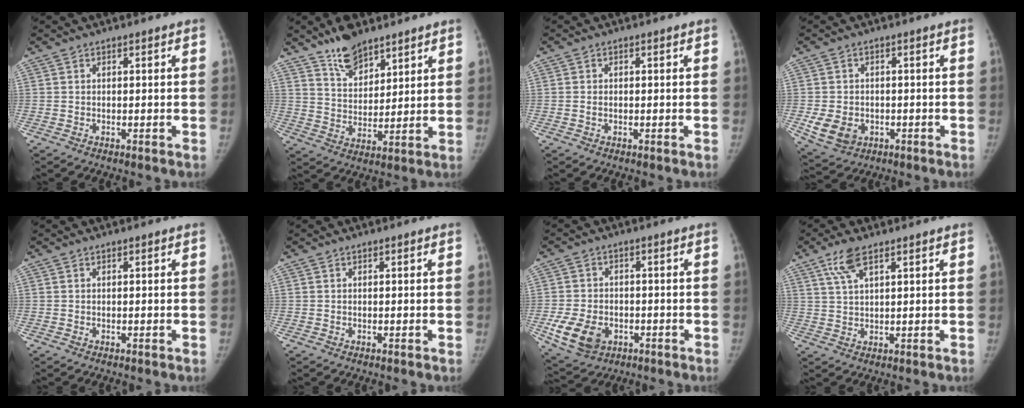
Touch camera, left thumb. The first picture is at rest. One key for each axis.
{"total": 9.6, "fx": 7.4, "fy": 4.3, "fz": 4.2, "tx": -0.045, "ty": -0.051, "tz": 0.138}
{"total": 0.7, "fx": -0.1, "fy": 0.5, "fz": 0.5, "tx": -0.009, "ty": 0.000, "tz": -0.003}
{"total": 6.4, "fx": -1.6, "fy": 5.2, "fz": 3.5, "tx": -0.054, "ty": -0.001, "tz": -0.014}
{"total": 0.0}
{"total": 0.0}
{"total": 9.1, "fx": -3.0, "fy": 6.8, "fz": 5.3, "tx": -0.092, "ty": 0.004, "tz": -0.041}
{"total": 5.1, "fx": 3.1, "fy": 1.8, "fz": 3.6, "tx": -0.074, "ty": -0.003, "tz": 0.066}